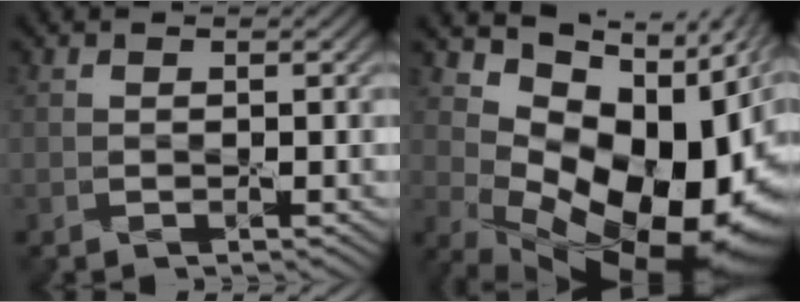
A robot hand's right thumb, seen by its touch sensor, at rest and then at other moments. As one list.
[{"total": 17.7, "force": [1.0, 11.0, 13.8], "torque": [-0.195, -0.034, 0.052]}]